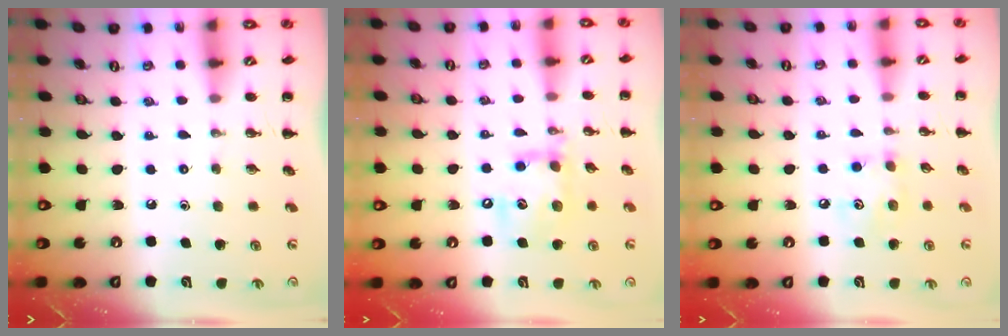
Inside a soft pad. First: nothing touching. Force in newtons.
{"total": 13.4, "press": 13.2, "slide": 2.5}
{"total": 5.0, "press": 5.0, "slide": 0.5}